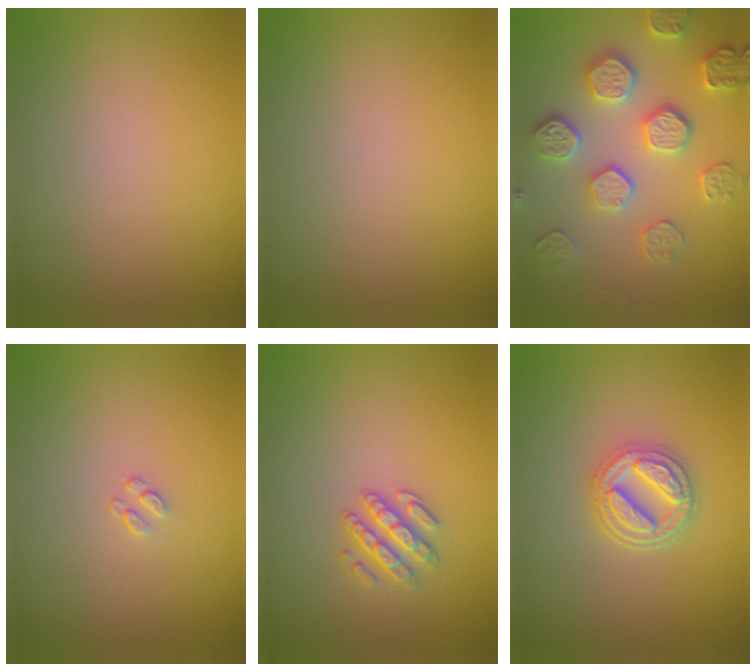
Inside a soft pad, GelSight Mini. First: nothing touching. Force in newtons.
{"total": 0.0}
{"total": 4.8, "press": 4.7, "slide": 1.0}
{"total": 0.6, "press": 0.4, "slide": 0.5}
{"total": 2.5, "press": 2.3, "slide": 0.9}
{"total": 4.2, "press": 3.5, "slide": 2.3}